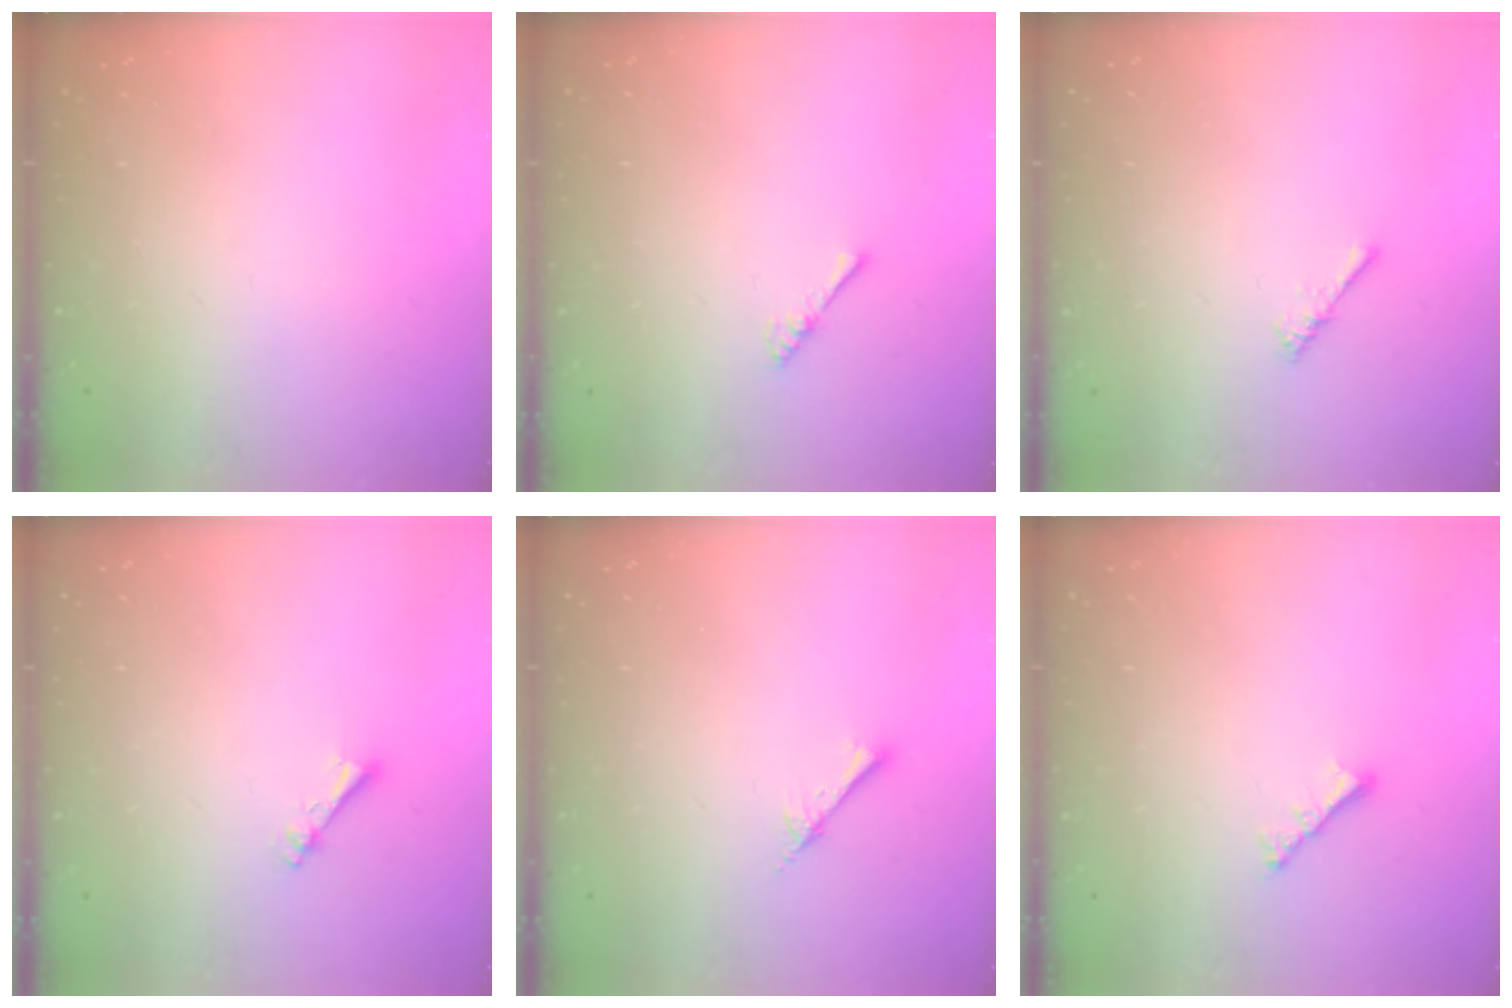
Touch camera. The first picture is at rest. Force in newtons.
{"total": 2.4, "press": 2.4, "slide": 0.5}
{"total": 0.0}
{"total": 2.7, "press": 2.7, "slide": 0.4}
{"total": 2.4, "press": 2.4, "slide": 0.2}
{"total": 2.8, "press": 2.7, "slide": 0.6}